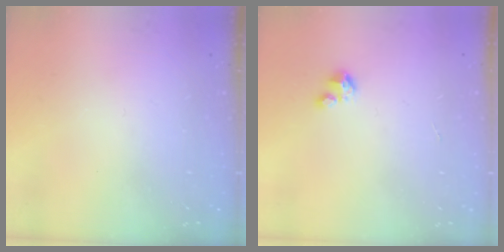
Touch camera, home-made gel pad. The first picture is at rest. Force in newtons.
{"total": 3.0, "press": 3.0, "slide": 0.3}